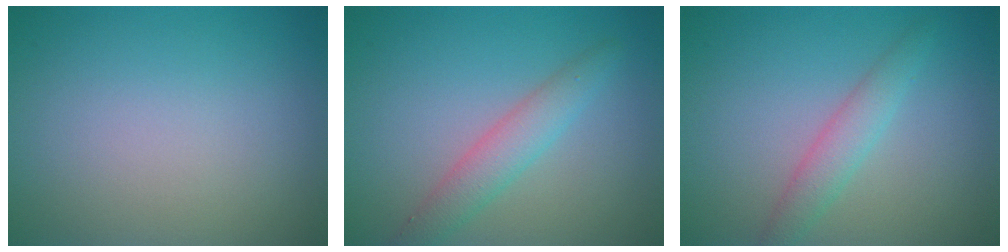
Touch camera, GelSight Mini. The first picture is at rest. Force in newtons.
{"total": 3.0, "press": 3.0, "slide": 0.3}
{"total": 2.3, "press": 2.3, "slide": 0.1}